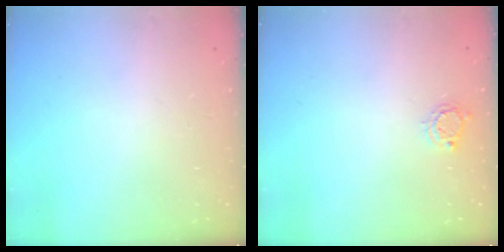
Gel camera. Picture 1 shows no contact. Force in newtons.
{"total": 4.5, "press": 4.4, "slide": 0.2}